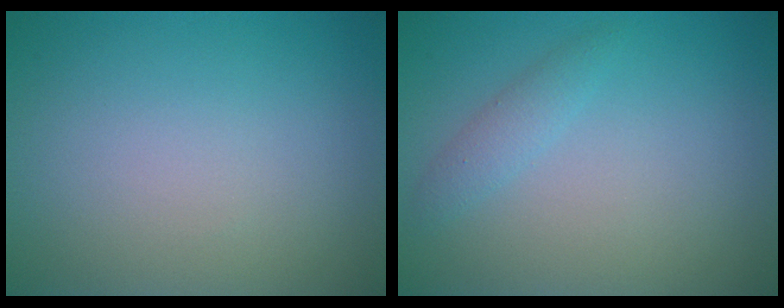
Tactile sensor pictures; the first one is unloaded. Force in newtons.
{"total": 1.5, "press": 1.4, "slide": 0.1}